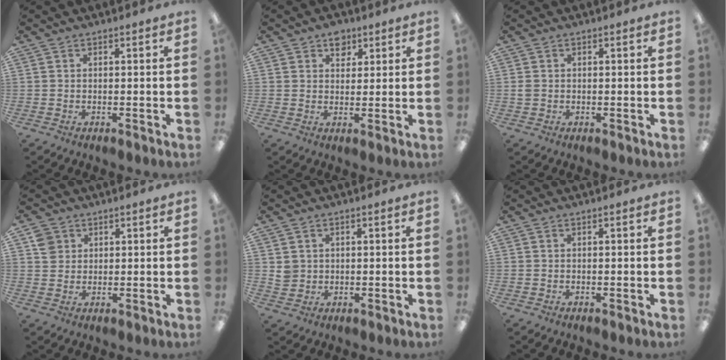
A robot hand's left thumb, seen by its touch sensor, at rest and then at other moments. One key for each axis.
{"total": 5.1, "fx": 3.3, "fy": 3.7, "fz": 1.2, "tx": -0.006, "ty": -0.008, "tz": 0.056}
{"total": 1.3, "fx": 0.0, "fy": 1.1, "fz": 0.6, "tx": -0.012, "ty": 0.004, "tz": -0.001}
{"total": 4.2, "fx": 2.0, "fy": 3.7, "fz": 0.7, "tx": -0.003, "ty": -0.001, "tz": 0.033}
{"total": 3.1, "fx": 0.9, "fy": 2.9, "fz": 0.3, "tx": -0.005, "ty": 0.001, "tz": 0.015}
{"total": 0.0}